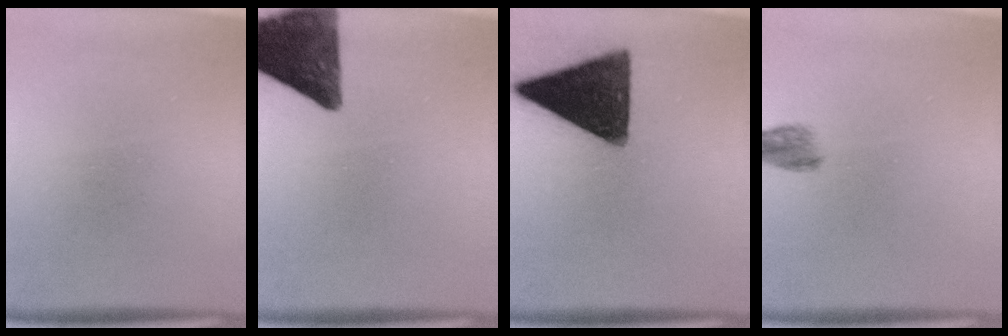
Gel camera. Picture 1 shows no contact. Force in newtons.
{"total": 13.0}
{"total": 16.1}
{"total": 2.4}